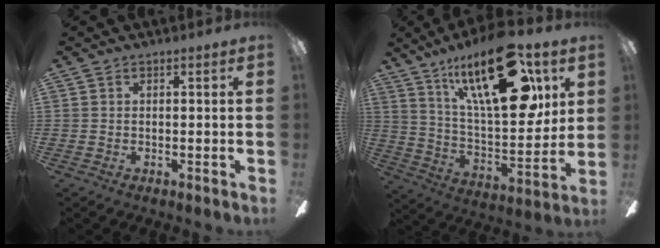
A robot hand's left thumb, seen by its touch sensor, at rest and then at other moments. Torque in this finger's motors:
{"motor_torque": [2.57, 2.45, 1.94, -0.83, 0.15]}